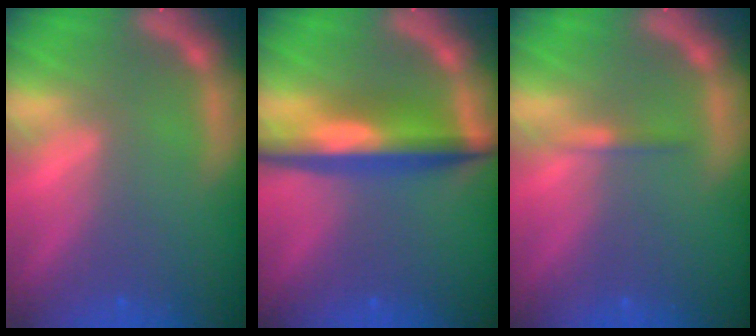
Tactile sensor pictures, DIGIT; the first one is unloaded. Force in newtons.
{"total": 6.6}
{"total": 0.9}